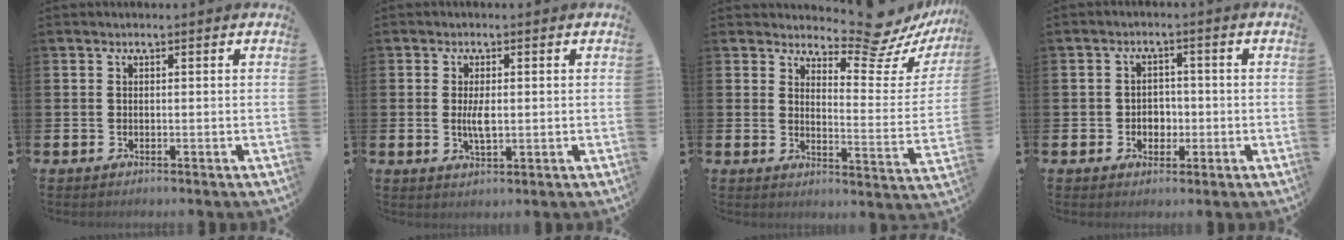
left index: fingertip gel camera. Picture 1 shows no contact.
{"total": 3.1, "force": [0.2, 1.2, 2.9], "torque": [-0.052, 0.001, 0.000]}
{"total": 9.8, "force": [8.9, 2.5, 3.2], "torque": [-0.046, -0.080, 0.154]}
{"total": 2.7, "force": [-0.6, 2.4, 1.2], "torque": [-0.017, 0.002, -0.019]}